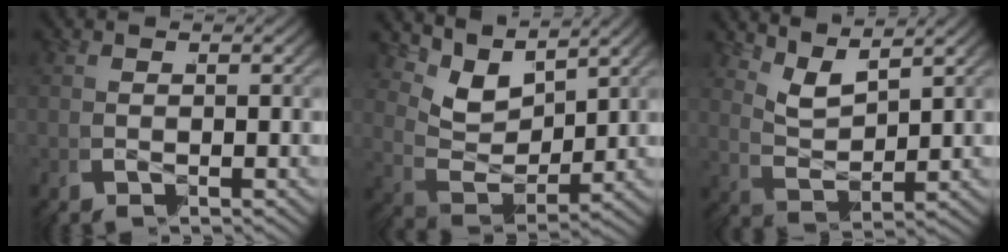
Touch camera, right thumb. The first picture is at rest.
{"total": 5.6, "force": [1.6, 3.8, 3.8], "torque": [-0.085, -0.020, 0.036]}
{"total": 4.2, "force": [2.3, 2.2, 2.7], "torque": [-0.061, -0.009, 0.045]}